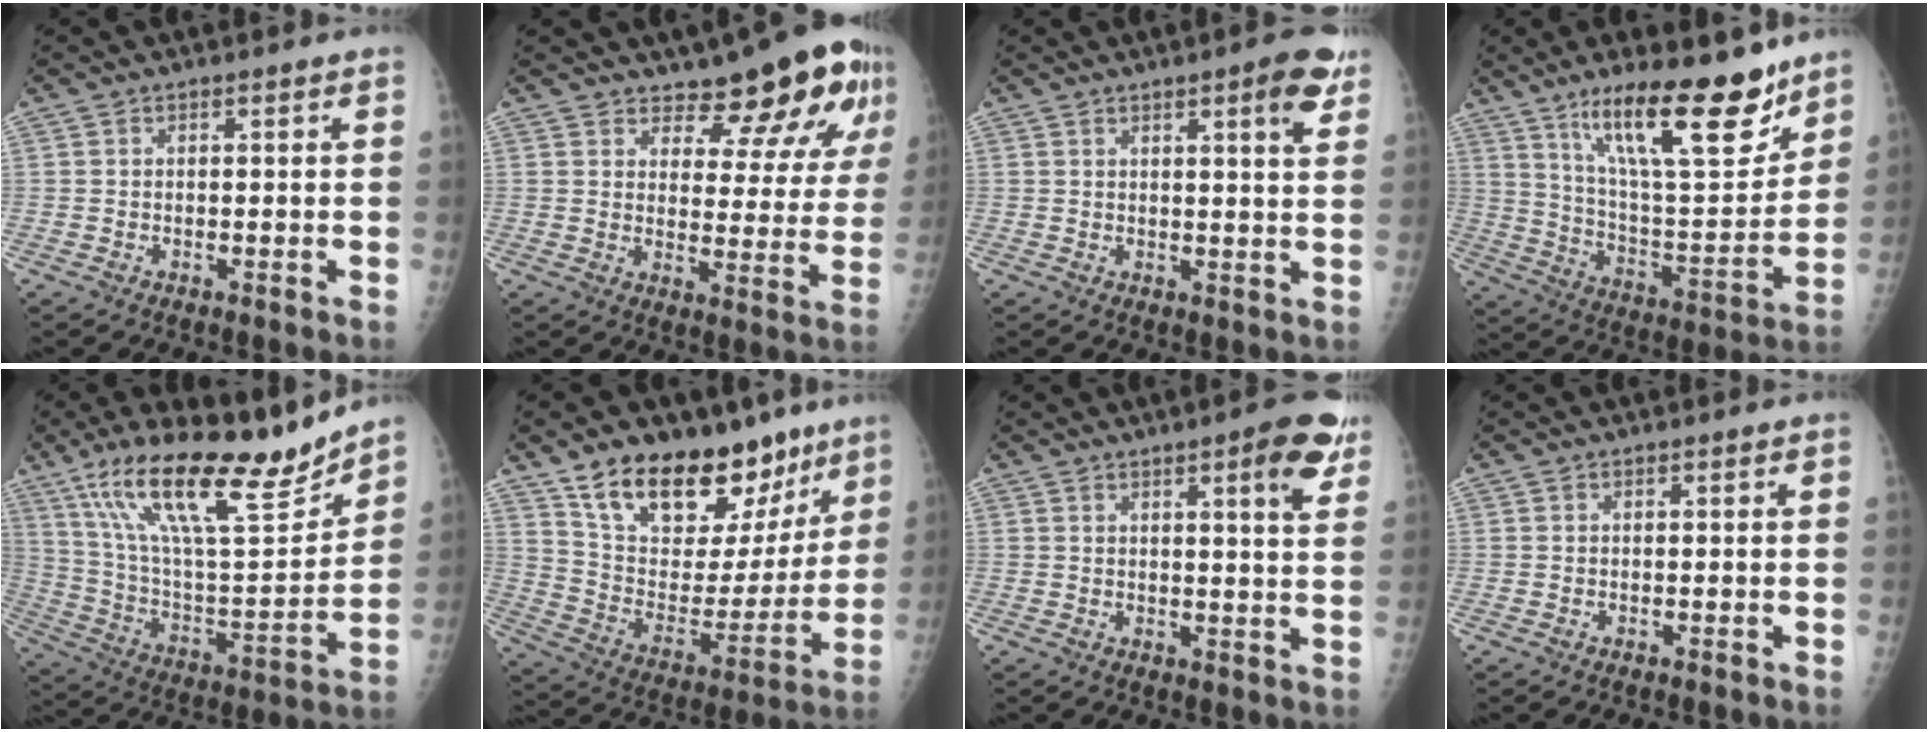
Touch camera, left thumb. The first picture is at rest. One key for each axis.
{"total": 13.5, "fx": 9.7, "fy": 5.1, "fz": 7.9, "tx": -0.059, "ty": -0.069, "tz": 0.123}
{"total": 6.3, "fx": 3.6, "fy": 1.3, "fz": 5.1, "tx": -0.056, "ty": -0.014, "tz": 0.040}
{"total": 22.3, "fx": 14.7, "fy": 6.1, "fz": 15.6, "tx": -0.220, "ty": -0.081, "tz": 0.251}
{"total": 25.5, "fx": 18.0, "fy": 6.5, "fz": 16.9, "tx": -0.264, "ty": -0.063, "tz": 0.316}
{"total": 24.7, "fx": 16.5, "fy": 12.8, "fz": 13.2, "tx": -0.153, "ty": -0.071, "tz": 0.273}
{"total": 8.1, "fx": 4.4, "fy": 1.6, "fz": 6.6, "tx": -0.070, "ty": -0.018, "tz": 0.050}
{"total": 0.0}